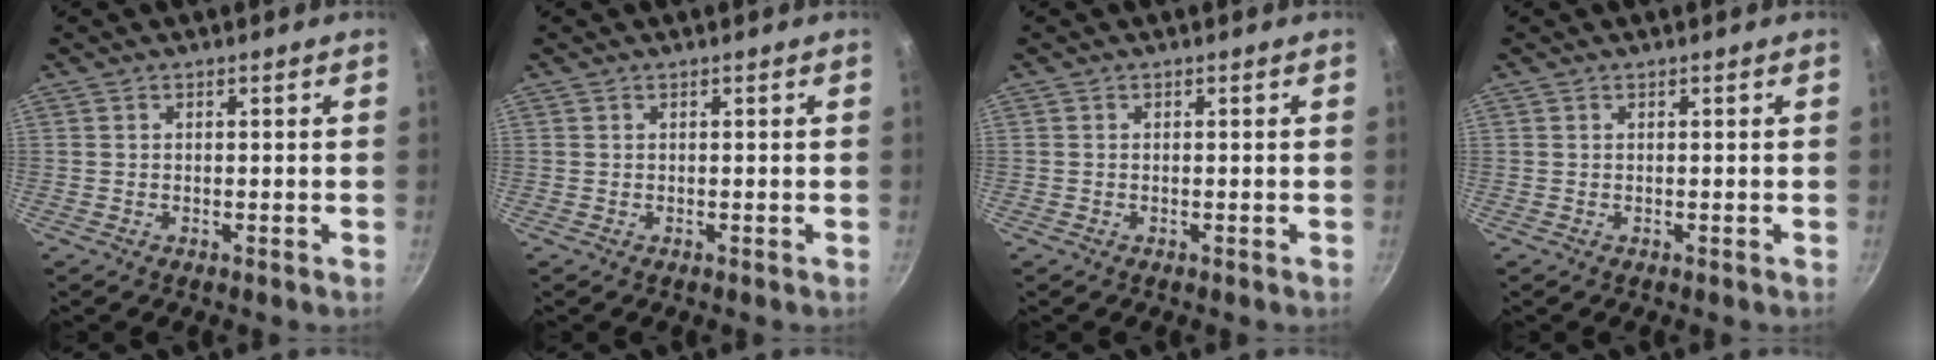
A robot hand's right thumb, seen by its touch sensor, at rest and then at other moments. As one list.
[{"total": 0.0}, {"total": 0.0}, {"total": 0.0}]